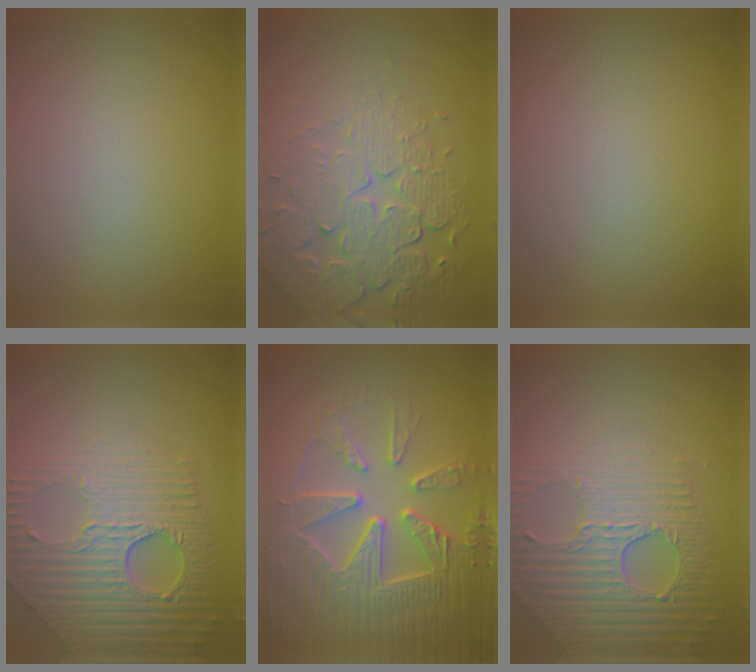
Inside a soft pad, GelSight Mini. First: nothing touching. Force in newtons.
{"total": 7.1, "press": 5.2, "slide": 4.8}
{"total": 0.0}
{"total": 8.3, "press": 6.2, "slide": 5.6}
{"total": 9.4, "press": 6.7, "slide": 6.5}
{"total": 7.7, "press": 5.5, "slide": 5.4}